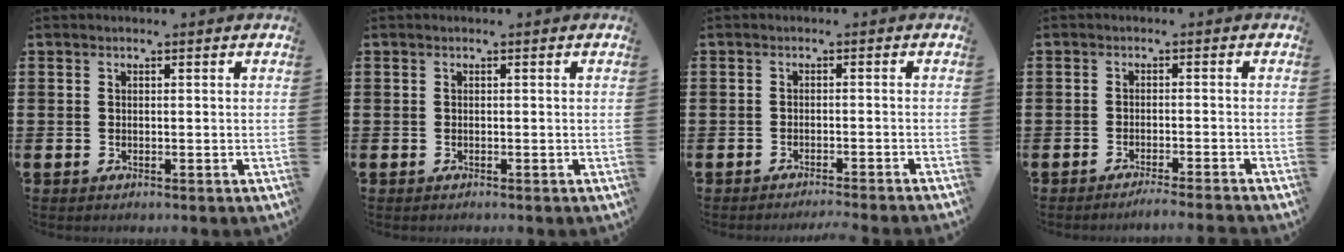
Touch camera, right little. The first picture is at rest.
{"total": 0.0}
{"total": 1.2, "force": [-1.2, -0.4, 0.1], "torque": [0.000, 0.002, -0.024]}
{"total": 1.6, "force": [-1.4, -0.3, 0.5], "torque": [-0.007, 0.000, -0.027]}